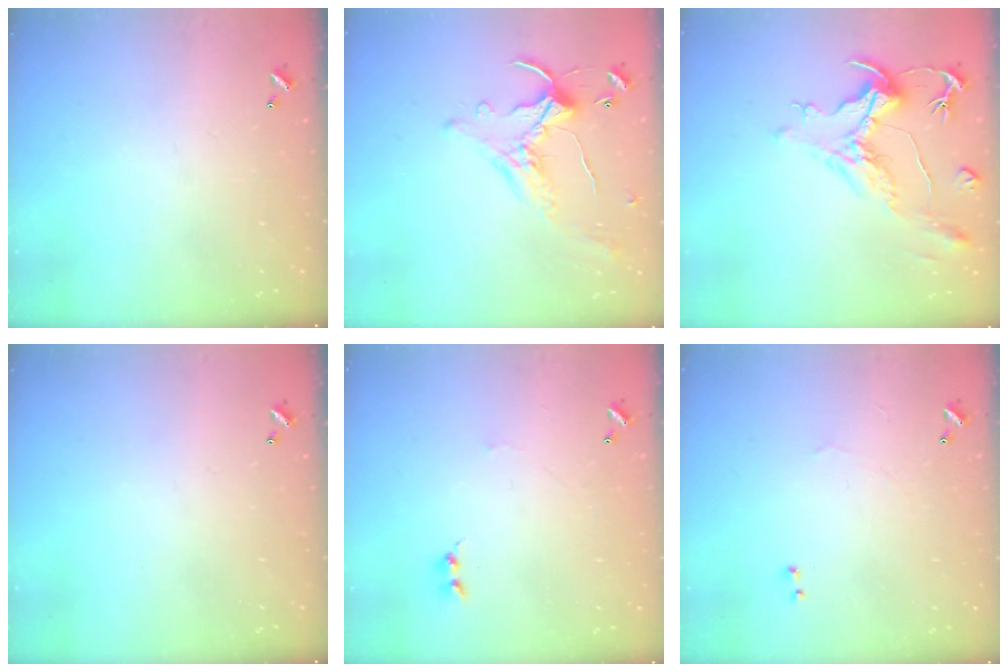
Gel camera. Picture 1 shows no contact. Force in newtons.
{"total": 1.1, "press": 0.3, "slide": 1.0}
{"total": 1.8, "press": 0.8, "slide": 1.5}
{"total": 0.0}
{"total": 0.8, "press": 0.7, "slide": 0.5}
{"total": 1.0, "press": 0.5, "slide": 0.8}